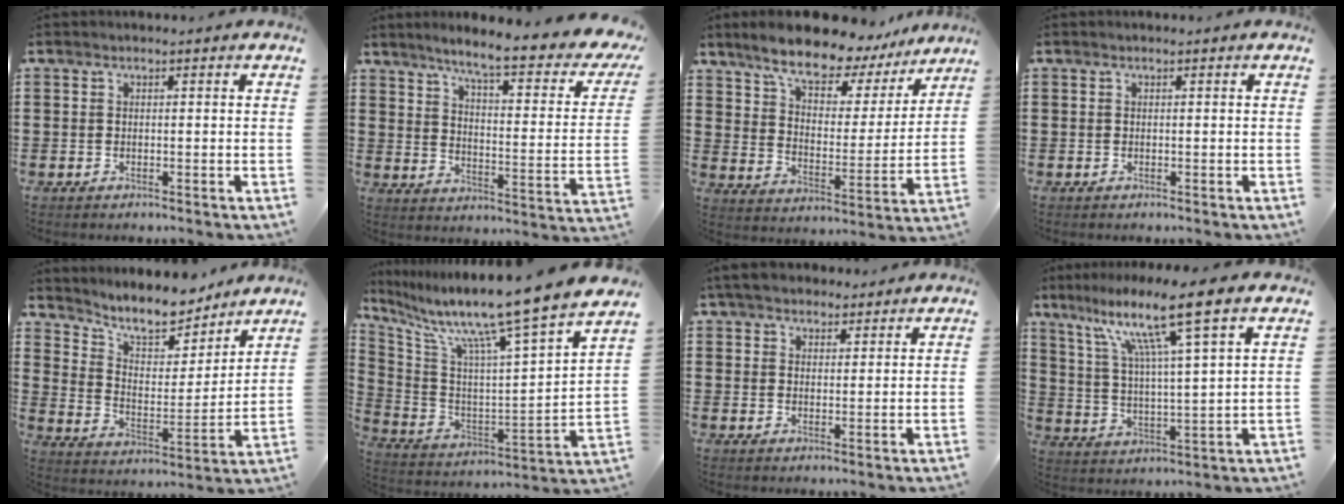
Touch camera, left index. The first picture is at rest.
{"total": 6.8, "force": [5.1, -0.2, 4.4], "torque": [-0.099, -0.040, 0.076]}
{"total": 10.1, "force": [8.8, 2.8, 4.2], "torque": [-0.099, -0.054, 0.148]}
{"total": 0.0}
{"total": 8.8, "force": [8.2, 1.8, 2.7], "torque": [-0.075, -0.055, 0.144]}
{"total": 11.8, "force": [10.1, -1.7, 5.8], "torque": [-0.131, -0.088, 0.150]}
{"total": 4.1, "force": [3.7, 1.7, 0.7], "torque": [-0.028, 0.001, 0.070]}
{"total": 11.6, "force": [7.6, 0.4, 8.7], "torque": [-0.181, -0.027, 0.120]}